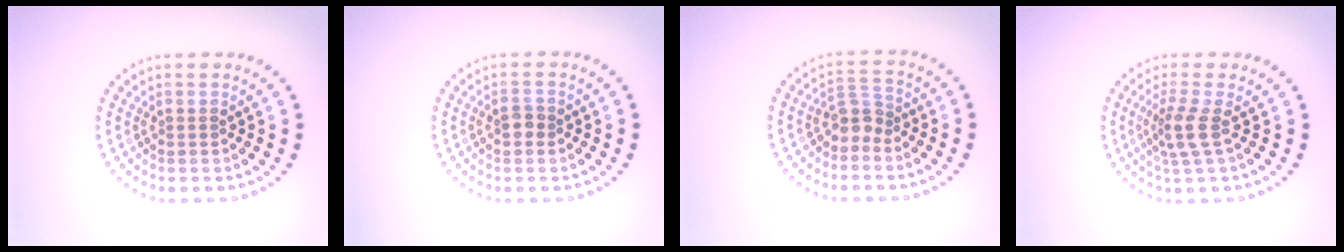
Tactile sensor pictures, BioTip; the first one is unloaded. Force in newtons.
{"total": 1.3, "press": 1.3, "slide": 0.2}
{"total": 2.2, "press": 1.8, "slide": 1.4}
{"total": 2.6, "press": 2.0, "slide": 1.6}